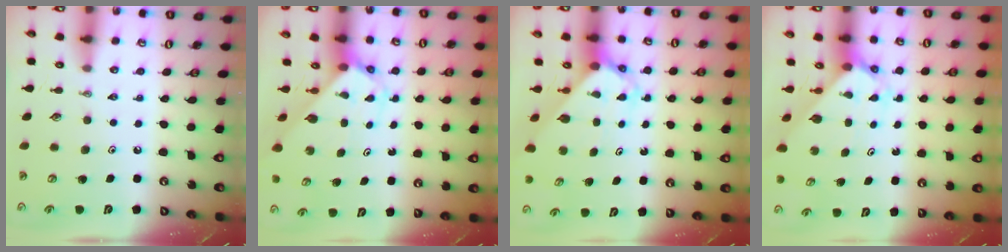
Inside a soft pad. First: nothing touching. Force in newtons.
{"total": 2.7, "press": 2.7, "slide": 0.1}
{"total": 2.8, "press": 2.8, "slide": 0.1}
{"total": 2.2, "press": 2.2, "slide": 0.2}